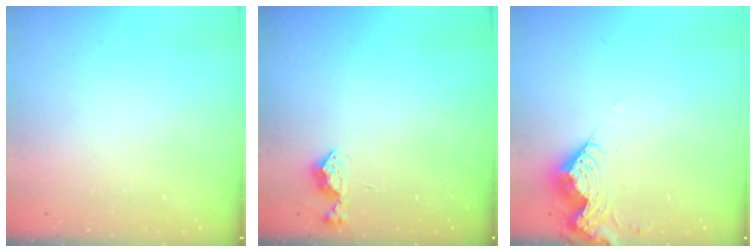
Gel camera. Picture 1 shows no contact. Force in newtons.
{"total": 5.8, "press": 5.7, "slide": 0.8}
{"total": 10.1, "press": 10.1, "slide": 0.1}